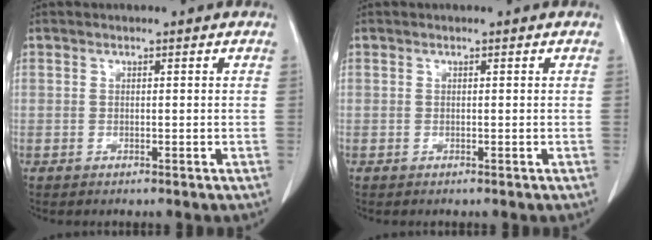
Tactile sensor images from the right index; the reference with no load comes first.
{"total": 0.0}